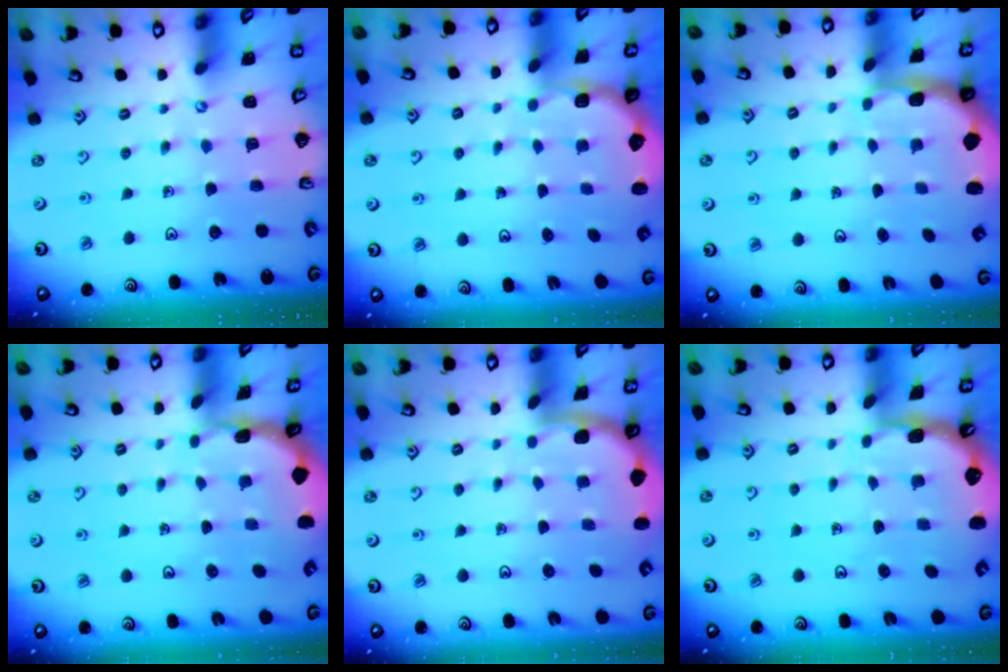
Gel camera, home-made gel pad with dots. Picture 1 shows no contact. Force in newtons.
{"total": 2.6, "press": 2.1, "slide": 1.5}
{"total": 1.0, "press": 0.9, "slide": 0.2}
{"total": 1.5, "press": 1.5, "slide": 0.1}
{"total": 2.2, "press": 2.2, "slide": 0.1}
{"total": 1.2, "press": 1.2, "slide": 0.1}